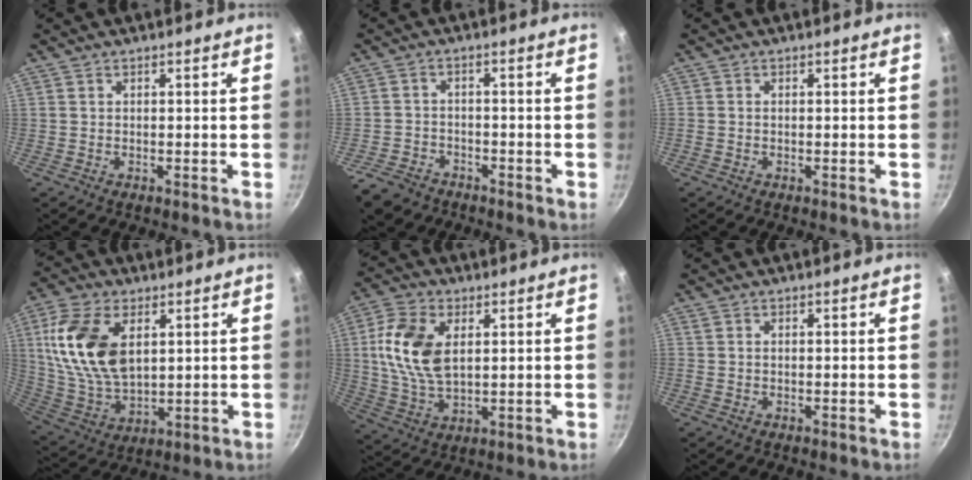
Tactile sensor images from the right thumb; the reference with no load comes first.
{"total": 6.7, "force": [-4.7, 4.3, 2.1], "torque": [-0.040, 0.042, -0.082]}
{"total": 0.5, "force": [0.0, 0.4, 0.3], "torque": [-0.006, 0.003, -0.002]}
{"total": 17.4, "force": [4.7, 10.2, 13.2], "torque": [-0.241, -0.012, 0.101]}
{"total": 13.2, "force": [2.7, 7.8, 10.3], "torque": [-0.195, -0.006, 0.053]}
{"total": 0.6, "force": [0.1, 0.5, 0.3], "torque": [-0.004, 0.003, 0.000]}